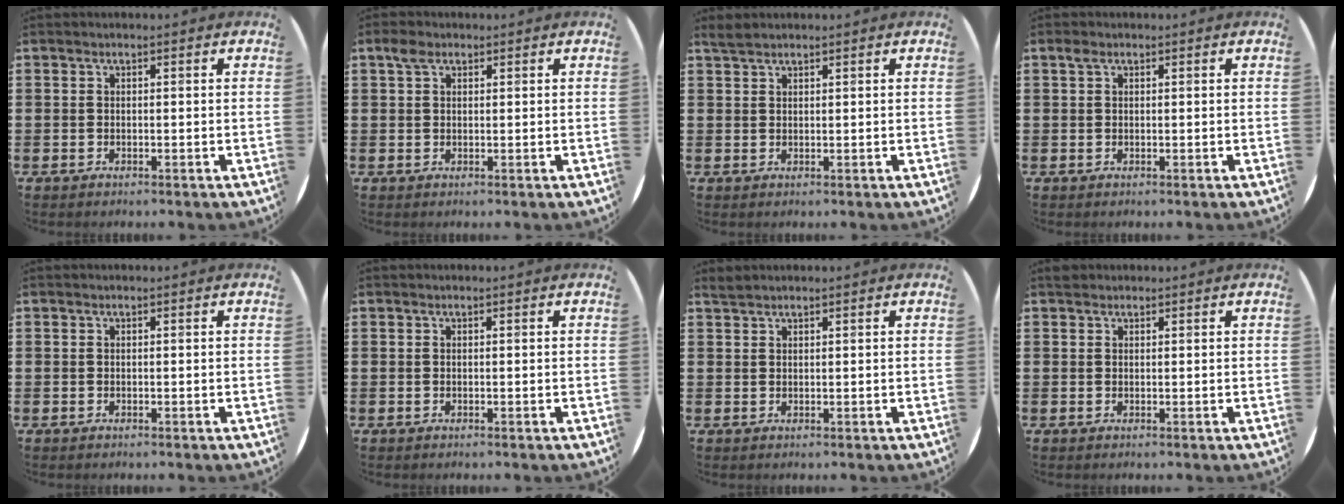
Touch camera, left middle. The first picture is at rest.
{"total": 1.9, "force": [1.2, 1.1, 0.9], "torque": [-0.012, 0.001, 0.022]}
{"total": 1.4, "force": [1.3, 0.3, 0.4], "torque": [-0.011, 0.002, 0.025]}
{"total": 0.8, "force": [0.4, 0.6, 0.4], "torque": [-0.002, 0.001, 0.006]}
{"total": 0.0}
{"total": 0.0}
{"total": 1.0, "force": [1.0, 0.1, 0.0], "torque": [-0.003, 0.001, 0.020]}
{"total": 0.7, "force": [0.6, 0.3, -0.1], "torque": [0.009, 0.000, 0.010]}